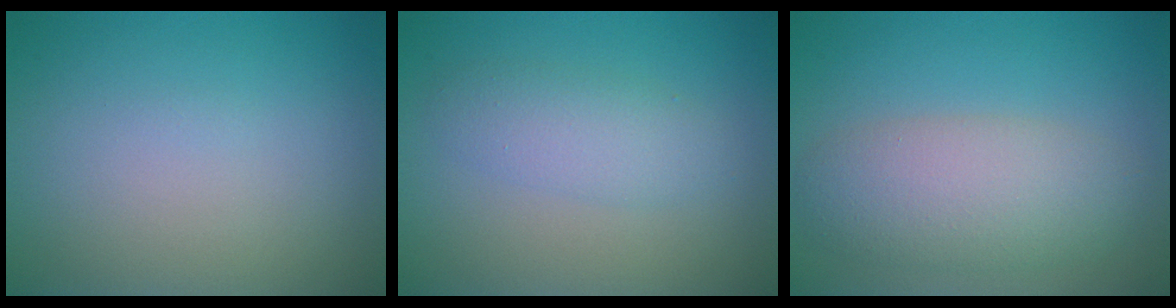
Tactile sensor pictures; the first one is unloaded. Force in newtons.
{"total": 2.7, "press": 2.7, "slide": 0.1}
{"total": 5.4, "press": 5.4, "slide": 0.2}